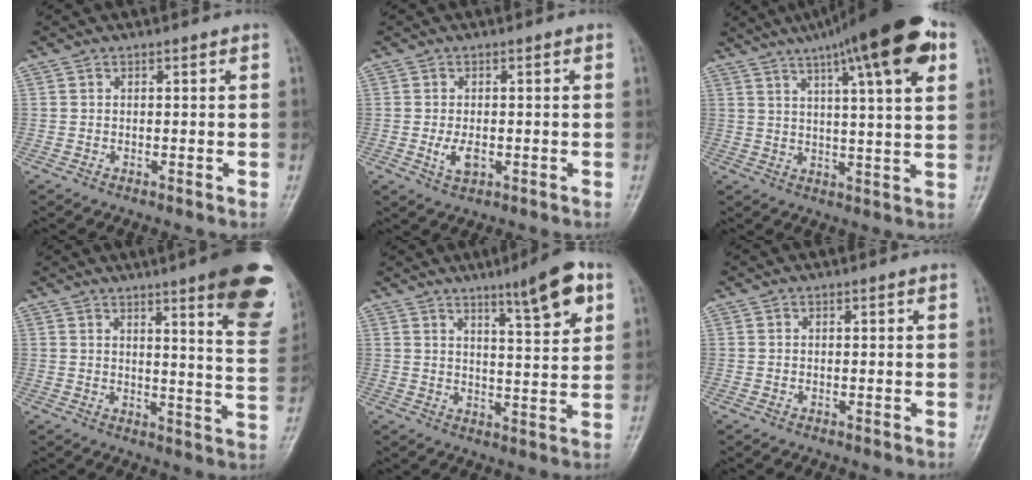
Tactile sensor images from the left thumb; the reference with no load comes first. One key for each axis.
{"total": 3.5, "fx": -0.7, "fy": 1.8, "fz": 2.9, "tx": -0.054, "ty": -0.001, "tz": -0.008}
{"total": 20.0, "fx": 10.3, "fy": 3.8, "fz": 16.7, "tx": -0.244, "ty": -0.002, "tz": 0.149}
{"total": 16.7, "fx": 9.8, "fy": 2.3, "fz": 13.4, "tx": -0.136, "ty": -0.053, "tz": 0.114}
{"total": 10.2, "fx": 5.7, "fy": 1.7, "fz": 8.3, "tx": -0.114, "ty": -0.029, "tz": 0.085}
{"total": 0.0}